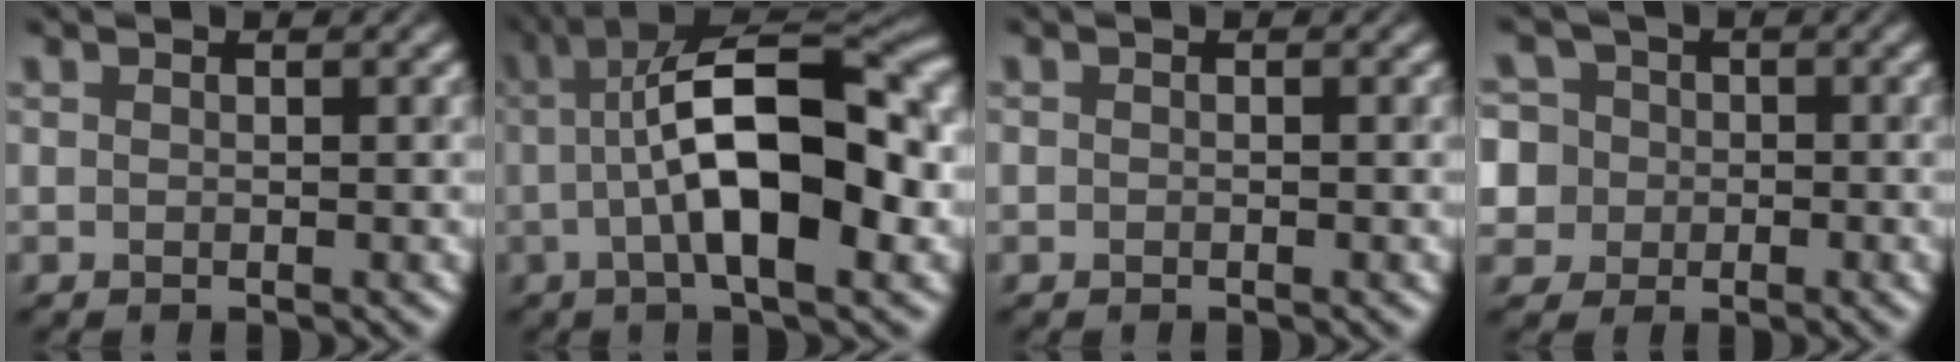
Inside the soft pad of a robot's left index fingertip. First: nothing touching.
{"total": 12.2, "force": [-0.3, 4.0, 11.5], "torque": [-0.176, 0.024, -0.015]}
{"total": 0.0}
{"total": 7.9, "force": [0.6, 7.4, 2.7], "torque": [-0.060, 0.034, -0.028]}